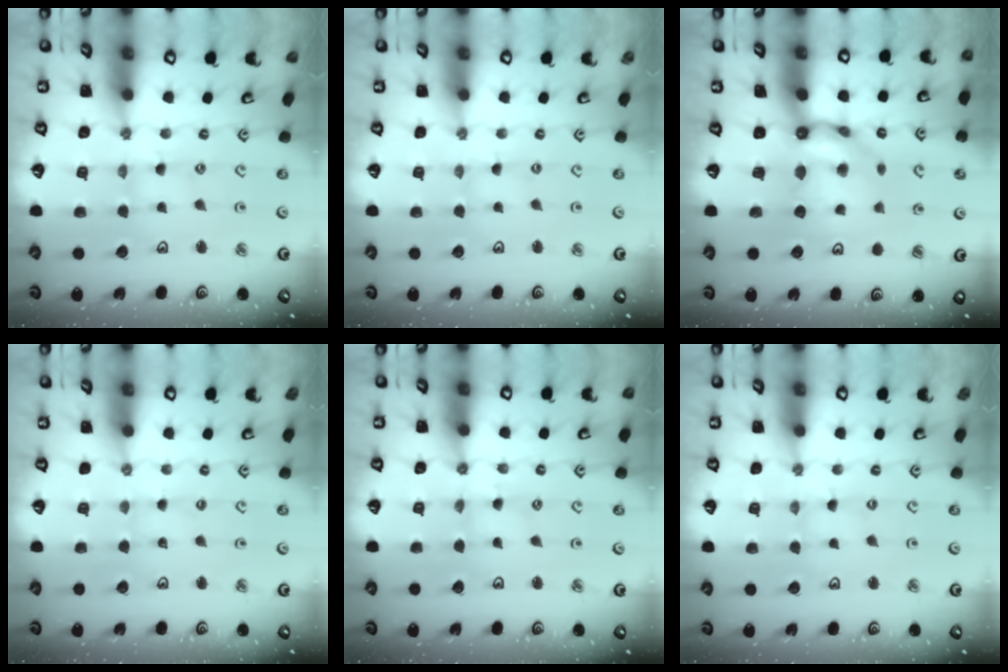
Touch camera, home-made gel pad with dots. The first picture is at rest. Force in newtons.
{"total": 0.0}
{"total": 9.0, "press": 9.0, "slide": 0.6}
{"total": 0.0}
{"total": 1.1, "press": 1.1, "slide": 0.1}
{"total": 0.0}